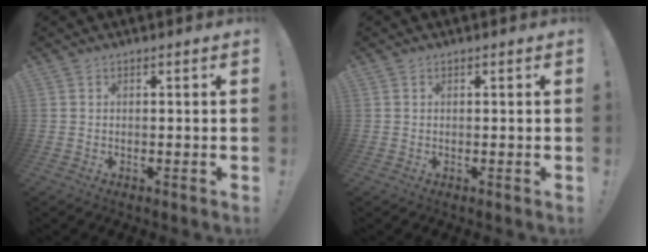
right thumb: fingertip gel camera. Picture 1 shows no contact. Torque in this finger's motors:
{"motor_torque": [-0.26, 0.04, -0.26, 0.26, -0.07]}